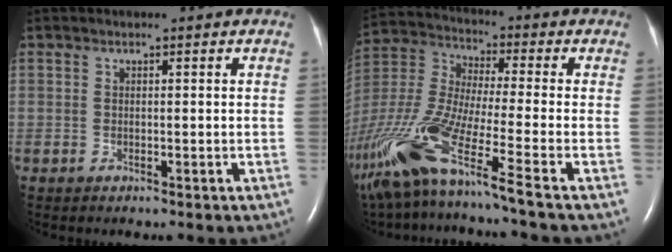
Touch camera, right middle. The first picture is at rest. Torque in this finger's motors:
{"motor_torque": [1.43, -0.70, 0.80, 0.21]}